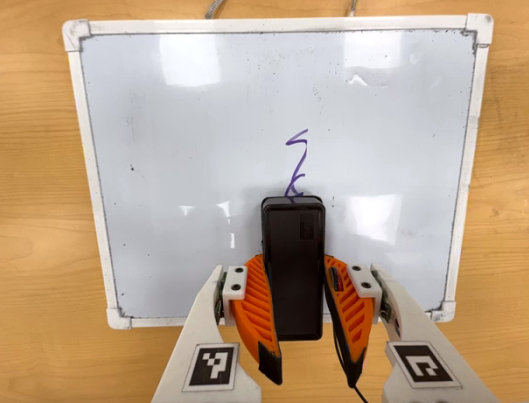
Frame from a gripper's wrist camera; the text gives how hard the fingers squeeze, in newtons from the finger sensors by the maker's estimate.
{"total": 9.7, "left": 7.7, "right": 11.7}